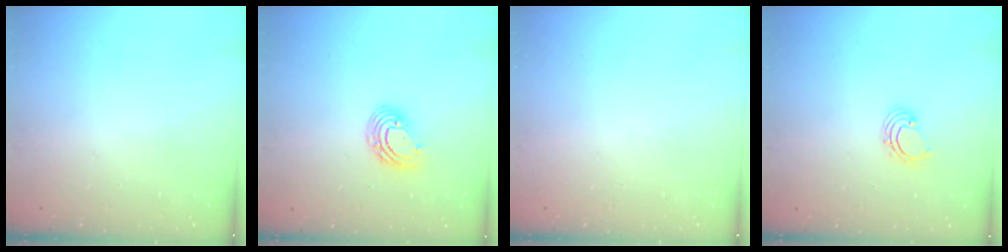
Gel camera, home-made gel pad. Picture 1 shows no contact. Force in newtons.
{"total": 9.2, "press": 9.0, "slide": 1.5}
{"total": 0.0}
{"total": 1.8, "press": 1.7, "slide": 0.7}